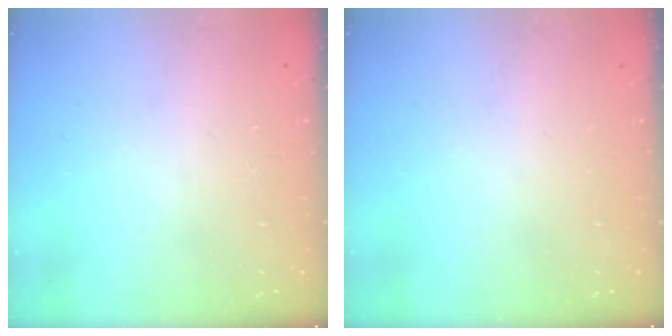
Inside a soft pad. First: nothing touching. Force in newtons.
{"total": 0.0}